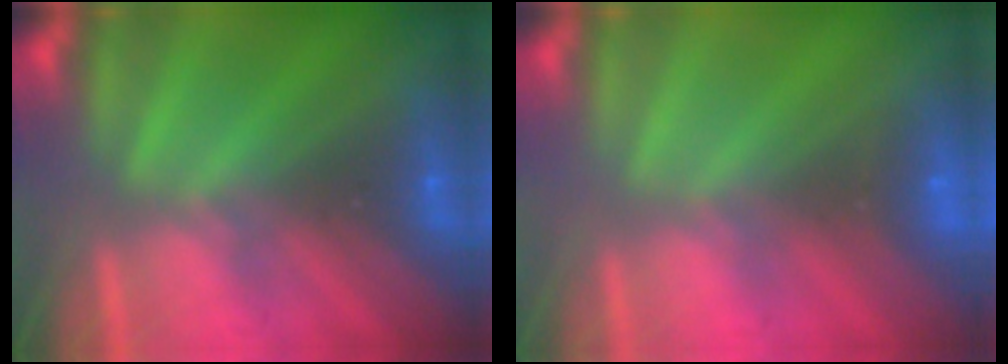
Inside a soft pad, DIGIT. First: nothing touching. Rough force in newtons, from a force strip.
{"total": 1.9}